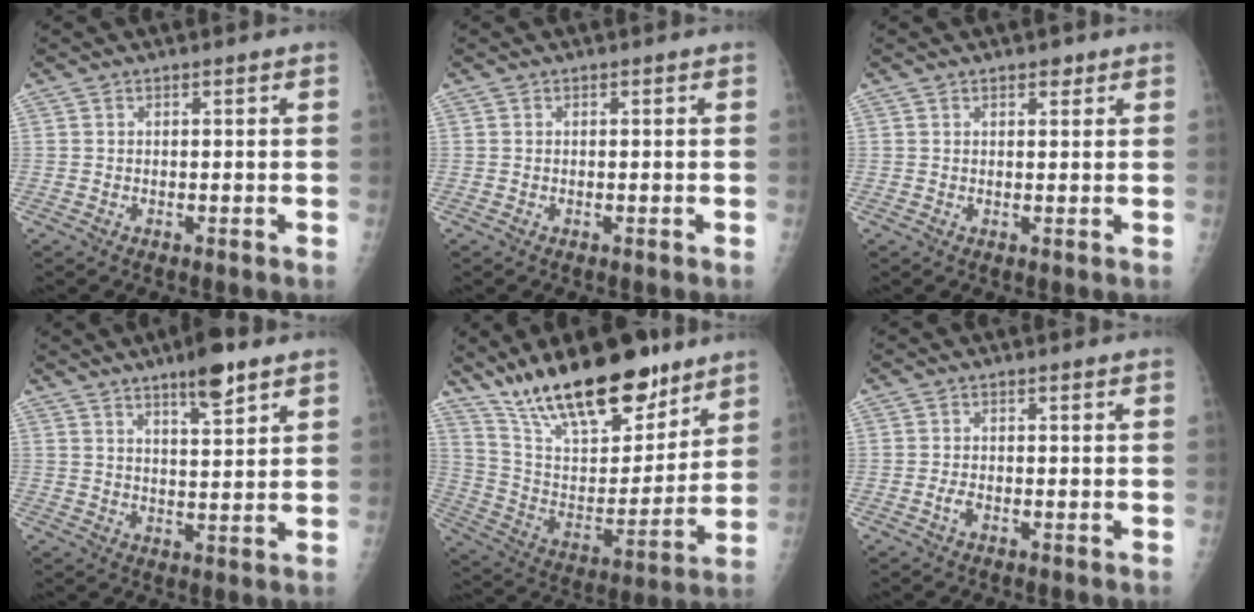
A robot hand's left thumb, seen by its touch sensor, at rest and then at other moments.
{"total": 0.0}
{"total": 1.8, "force": [1.3, 0.9, 0.9], "torque": [-0.005, -0.006, 0.015]}
{"total": 7.5, "force": [5.0, 1.6, 5.3], "torque": [-0.077, -0.029, 0.081]}
{"total": 24.1, "force": [17.6, 8.9, 13.9], "torque": [-0.191, -0.079, 0.302]}
{"total": 1.3, "force": [-0.6, 0.5, 1.0], "torque": [-0.024, 0.000, -0.012]}